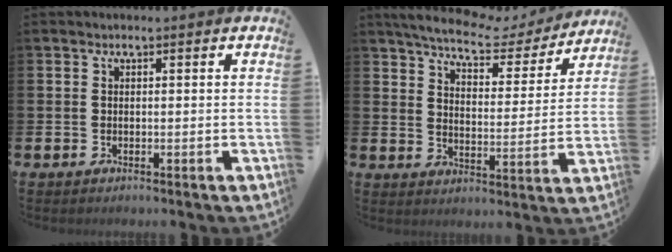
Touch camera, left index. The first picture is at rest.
{"total": 7.0, "force": [6.0, 1.9, 3.0], "torque": [-0.066, -0.040, 0.095]}